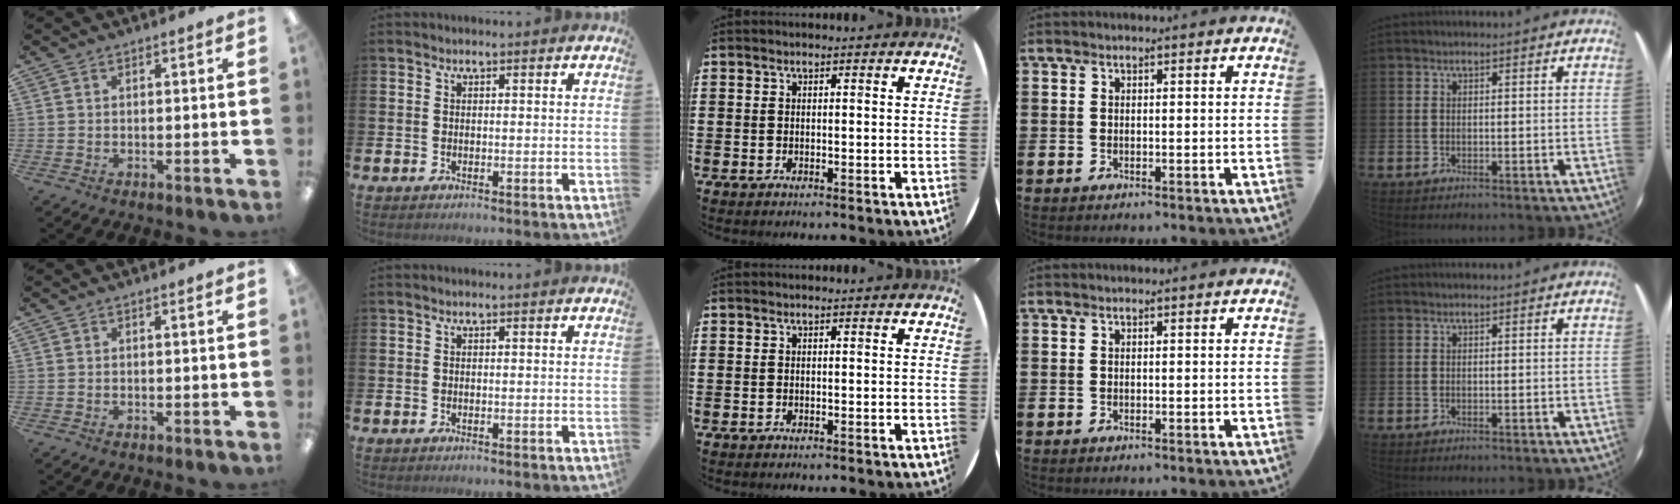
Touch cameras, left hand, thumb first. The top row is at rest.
{}